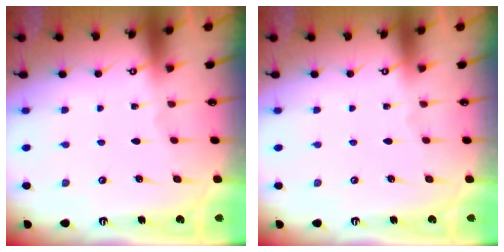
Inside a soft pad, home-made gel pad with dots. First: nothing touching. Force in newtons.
{"total": 0.0}